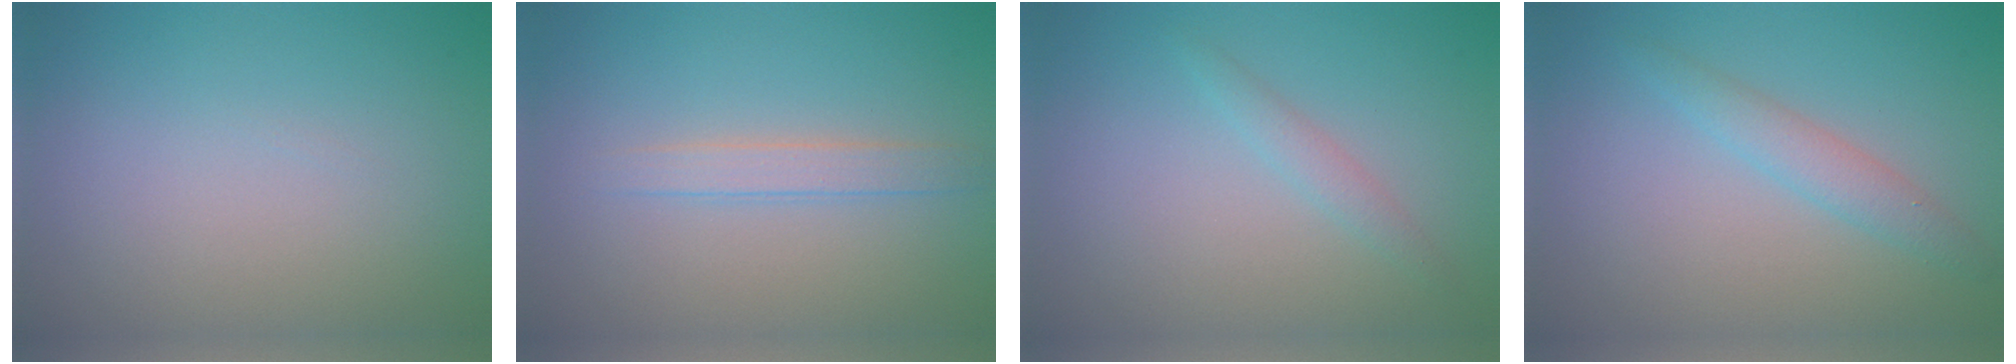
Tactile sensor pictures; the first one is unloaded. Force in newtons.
{"total": 1.8, "press": 1.8, "slide": 0.1}
{"total": 1.1, "press": 1.1, "slide": 0.1}
{"total": 2.2, "press": 2.2, "slide": 0.1}